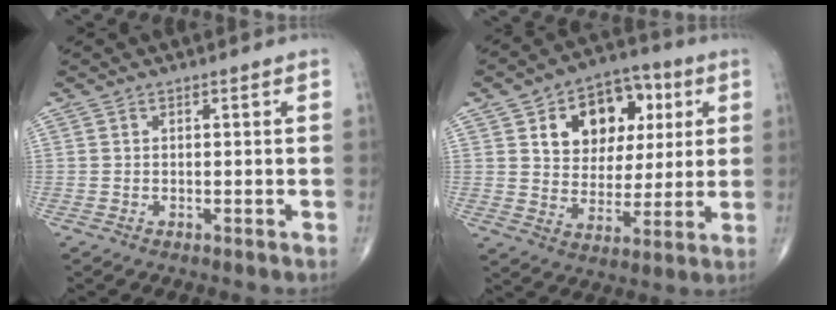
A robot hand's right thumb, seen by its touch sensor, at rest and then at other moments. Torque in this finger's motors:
{"motor_torque": [-0.25, 2.22, 0.79, 0.64, 0.02]}